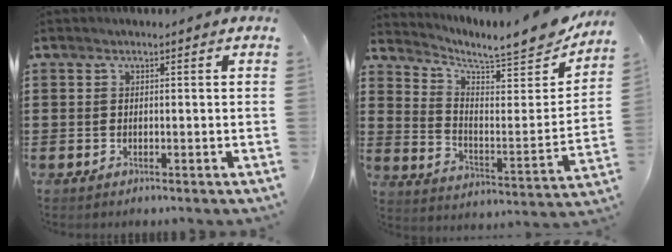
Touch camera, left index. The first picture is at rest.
{"total": 6.9, "force": [6.4, 0.7, 2.5], "torque": [-0.057, -0.057, 0.105]}